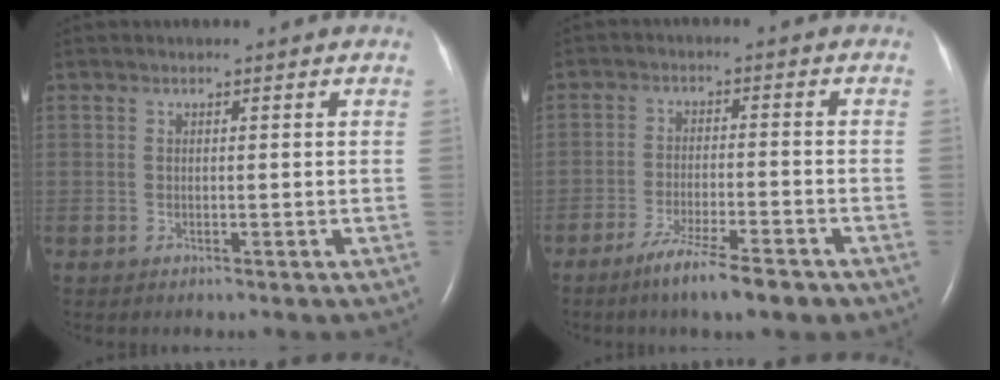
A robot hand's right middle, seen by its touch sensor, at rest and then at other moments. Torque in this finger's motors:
{"motor_torque": [0.27, -0.24, 0.14, 0.03]}